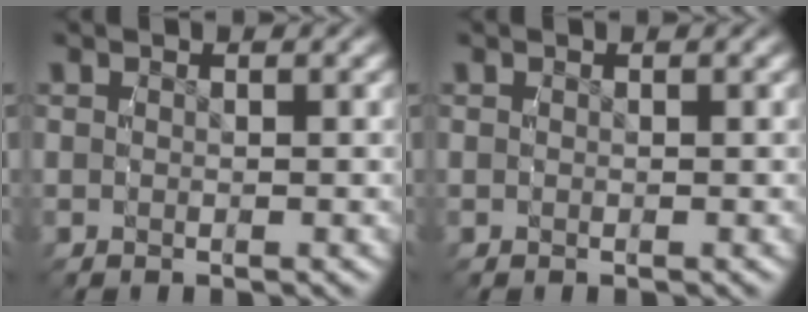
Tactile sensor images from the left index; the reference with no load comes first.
{"total": 0.0}